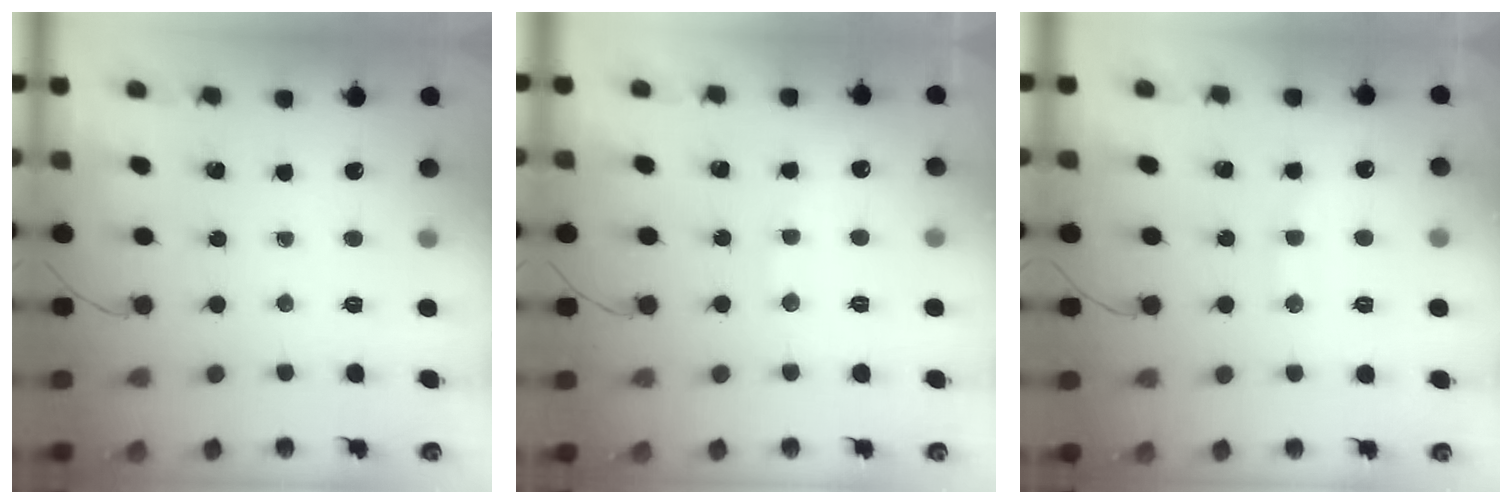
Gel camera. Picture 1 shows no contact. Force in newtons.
{"total": 7.1, "press": 7.0, "slide": 1.3}
{"total": 10.3, "press": 10.3, "slide": 0.9}